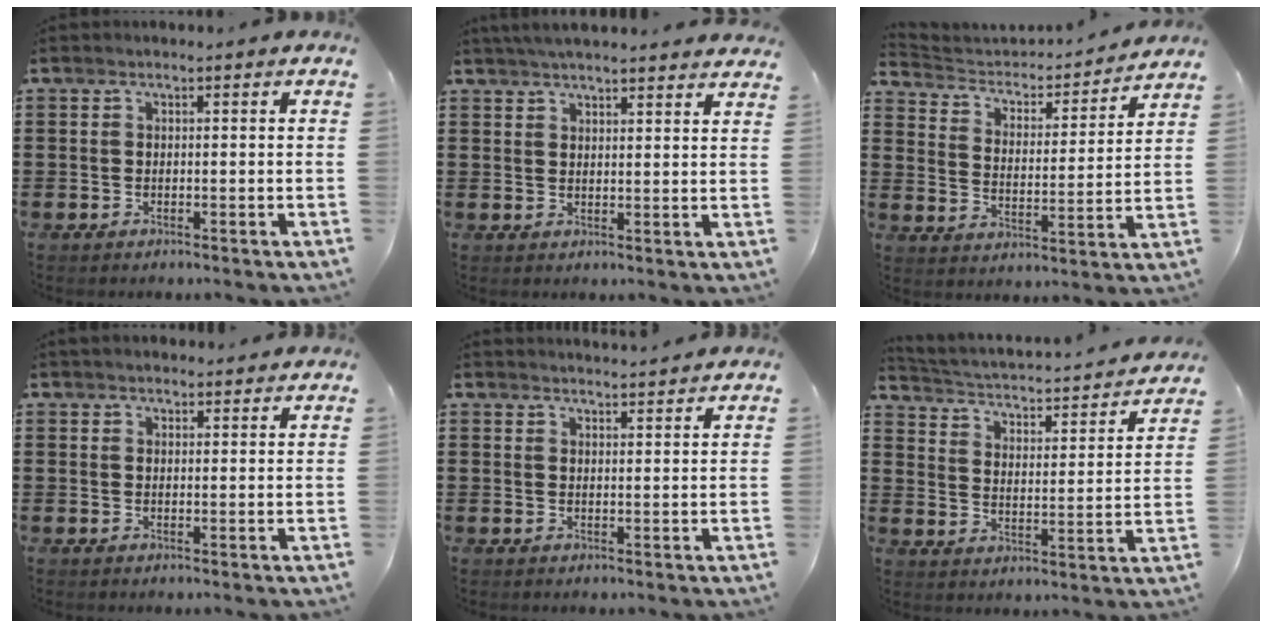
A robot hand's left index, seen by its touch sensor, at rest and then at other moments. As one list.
[{"total": 3.8, "force": [3.7, -0.1, 0.9], "torque": [-0.027, -0.006, 0.069]}, {"total": 3.0, "force": [2.8, 1.1, 0.2], "torque": [-0.029, -0.028, 0.037]}, {"total": 1.8, "force": [1.8, 0.3, 0.1], "torque": [-0.005, 0.003, 0.036]}, {"total": 2.3, "force": [2.3, -0.3, 0.0], "torque": [-0.007, -0.006, 0.045]}, {"total": 1.6, "force": [1.6, 0.3, 0.4], "torque": [-0.026, -0.027, 0.013]}]